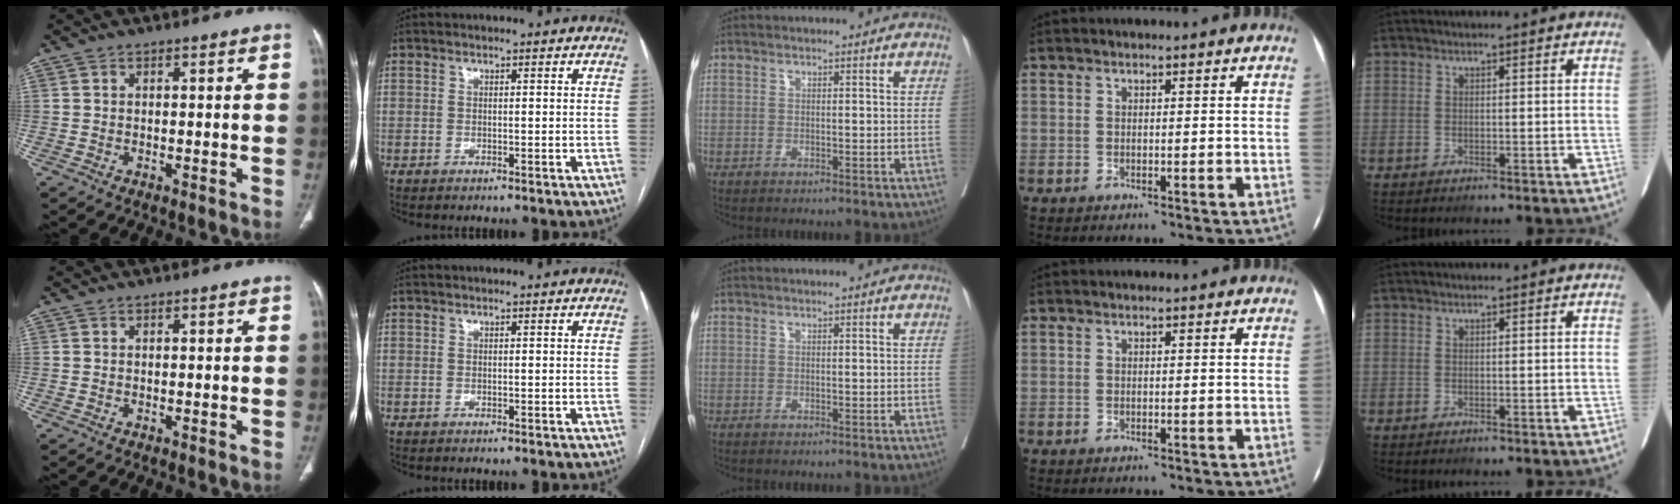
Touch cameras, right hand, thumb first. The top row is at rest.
{}